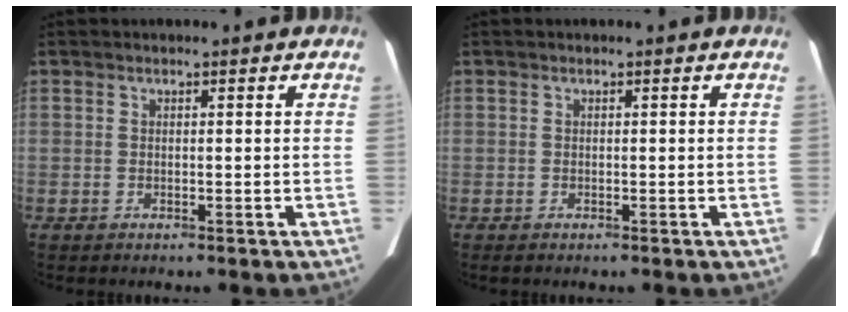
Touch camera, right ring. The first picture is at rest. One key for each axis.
{"total": 0.0}